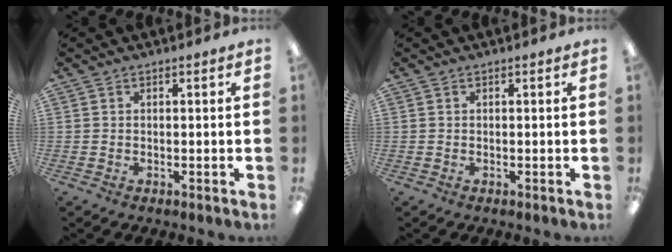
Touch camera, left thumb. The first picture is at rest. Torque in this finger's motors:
{"motor_torque": [-0.10, 0.04, 0.00, -0.01, 0.00]}